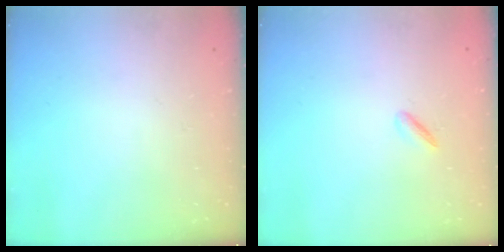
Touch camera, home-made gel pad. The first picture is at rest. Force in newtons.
{"total": 2.1, "press": 1.9, "slide": 0.8}